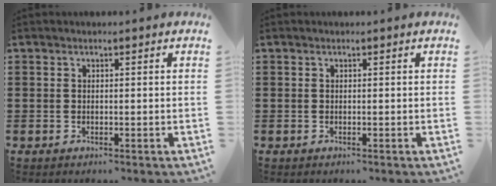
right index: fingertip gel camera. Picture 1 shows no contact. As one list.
[{"total": 0.0}]